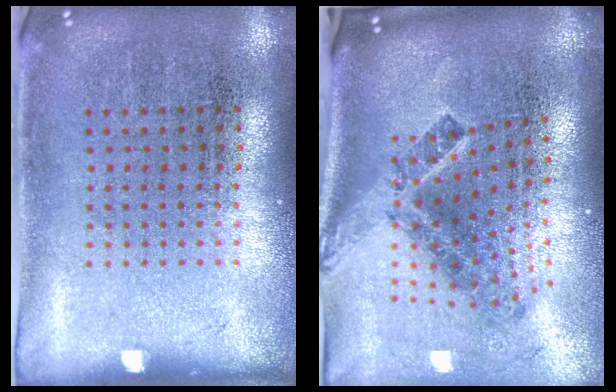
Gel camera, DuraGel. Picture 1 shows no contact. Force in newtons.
{"total": 2.7, "press": 1.6, "slide": 2.1}